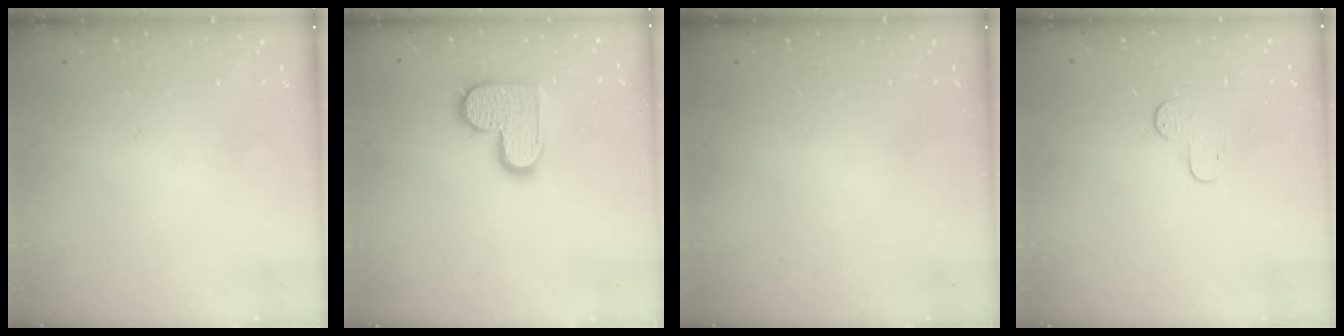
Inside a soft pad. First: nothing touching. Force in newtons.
{"total": 12.0, "press": 12.0, "slide": 0.6}
{"total": 0.0}
{"total": 5.0, "press": 5.0, "slide": 0.4}